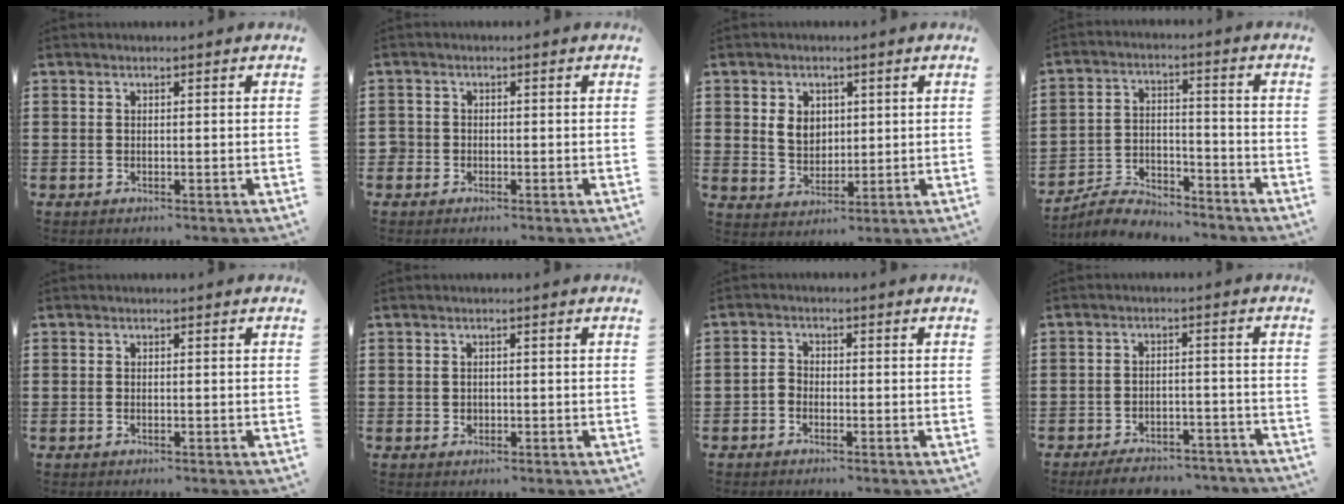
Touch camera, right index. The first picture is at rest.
{"total": 1.2, "force": [-0.6, 1.1, 0.2], "torque": [-0.005, 0.001, -0.014]}
{"total": 4.5, "force": [1.2, 3.6, 2.3], "torque": [-0.058, 0.011, 0.021]}
{"total": 5.5, "force": [-5.4, 1.1, 0.9], "torque": [-0.023, 0.011, -0.107]}
{"total": 0.0}
{"total": 0.8, "force": [0.1, 0.7, 0.3], "torque": [-0.008, 0.004, 0.001]}
{"total": 1.5, "force": [-1.0, 0.9, 0.6], "torque": [-0.022, 0.001, -0.024]}
{"total": 4.5, "force": [-4.2, 0.7, 1.3], "torque": [-0.020, 0.007, -0.081]}